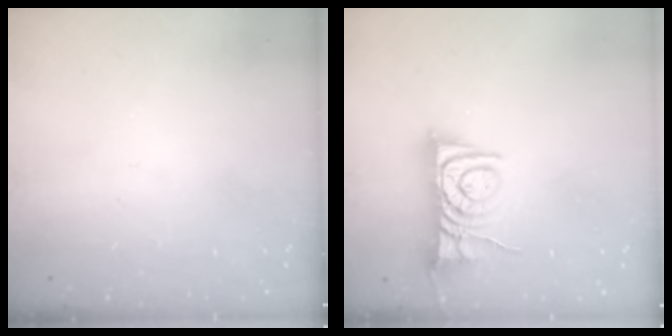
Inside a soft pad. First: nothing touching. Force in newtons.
{"total": 8.6, "press": 8.6, "slide": 0.3}